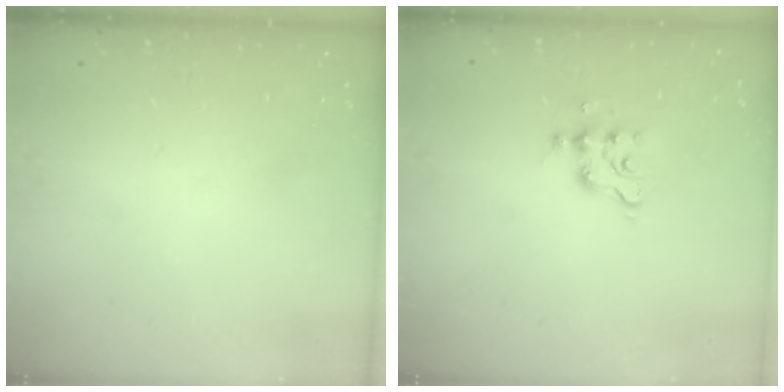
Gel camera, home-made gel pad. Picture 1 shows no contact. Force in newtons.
{"total": 4.8, "press": 4.7, "slide": 0.4}